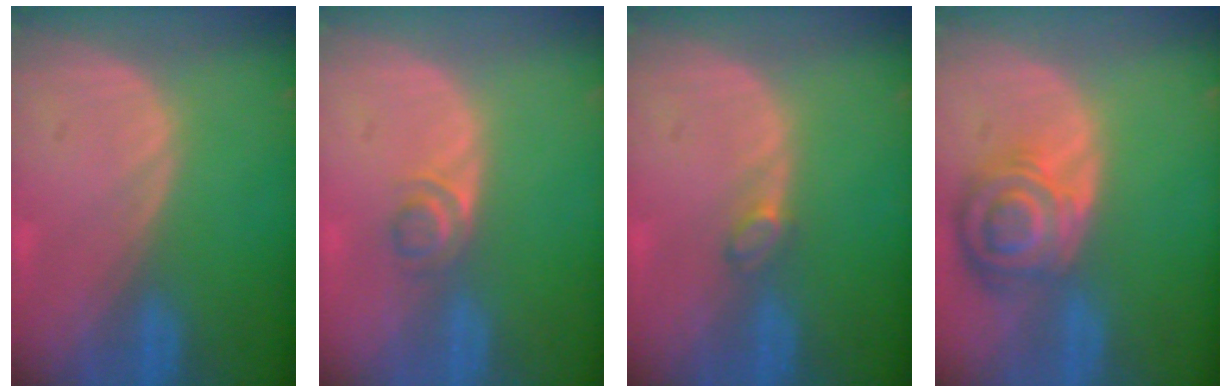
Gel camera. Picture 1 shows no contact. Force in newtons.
{"total": 2.5, "press": 2.4, "slide": 0.8}
{"total": 1.6, "press": 1.6, "slide": 0.2}
{"total": 8.4, "press": 7.4, "slide": 3.9}